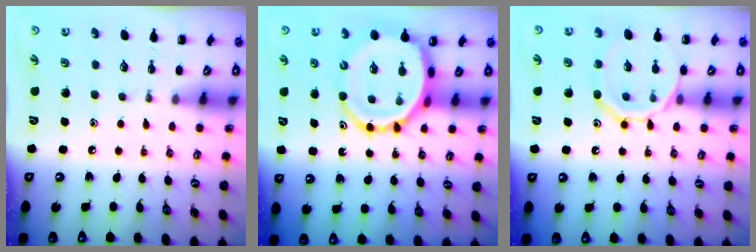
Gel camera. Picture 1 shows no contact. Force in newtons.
{"total": 13.1, "press": 12.6, "slide": 3.5}
{"total": 14.0, "press": 14.0, "slide": 1.2}